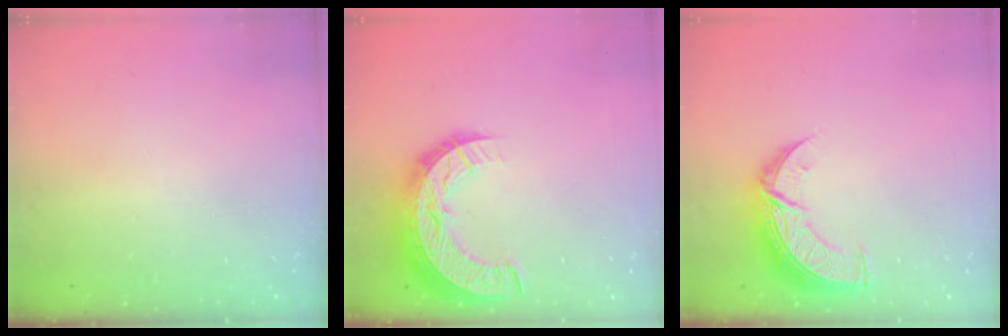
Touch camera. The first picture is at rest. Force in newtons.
{"total": 15.0, "press": 15.0, "slide": 1.0}
{"total": 10.7, "press": 10.6, "slide": 0.8}